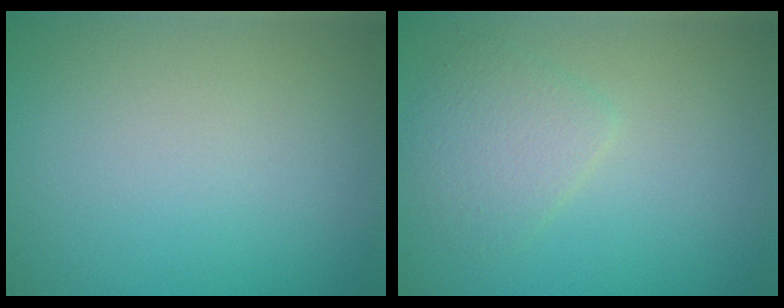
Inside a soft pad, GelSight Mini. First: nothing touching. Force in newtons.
{"total": 2.4, "press": 2.4, "slide": 0.1}